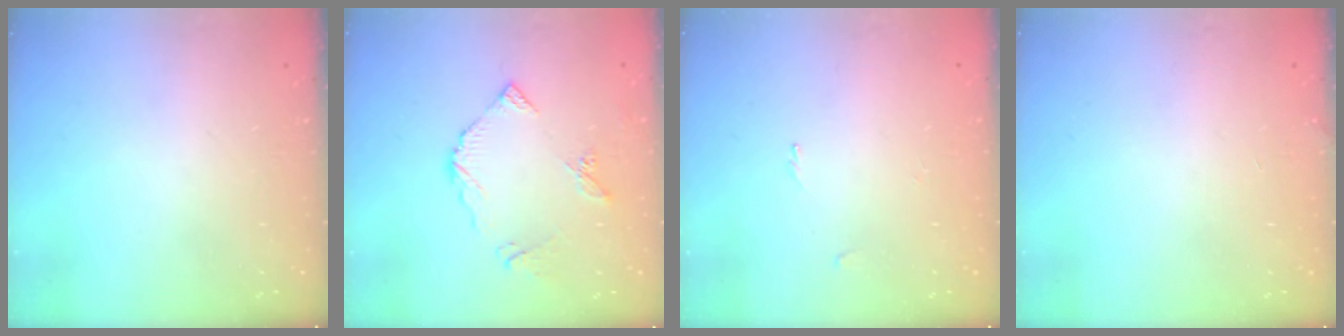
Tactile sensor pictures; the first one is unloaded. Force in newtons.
{"total": 8.0, "press": 7.9, "slide": 0.8}
{"total": 0.0}
{"total": 1.7, "press": 1.7, "slide": 0.1}